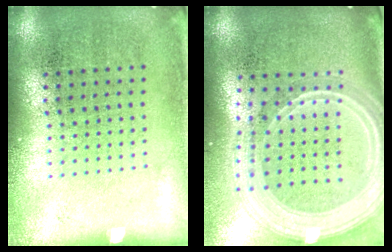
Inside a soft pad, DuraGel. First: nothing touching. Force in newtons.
{"total": 3.0, "press": 2.4, "slide": 1.8}